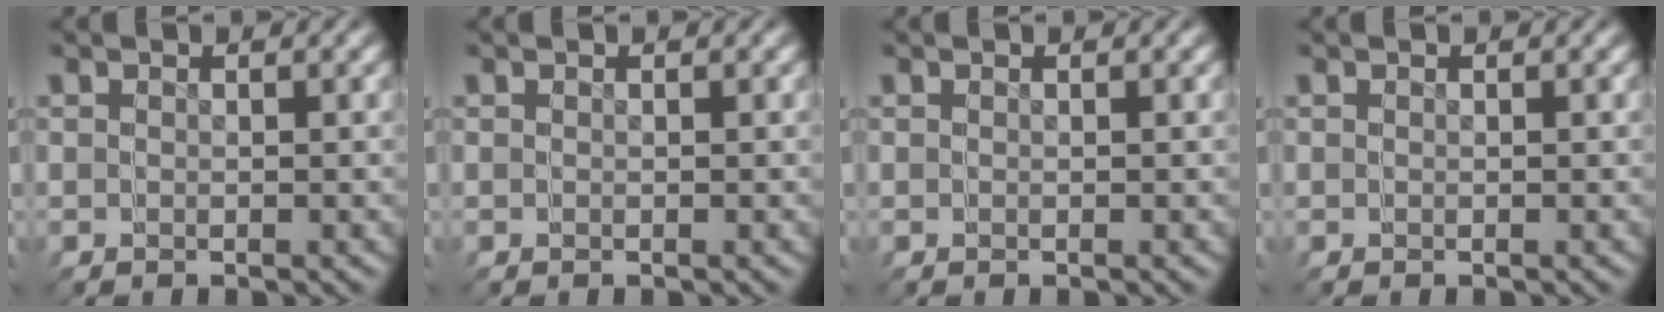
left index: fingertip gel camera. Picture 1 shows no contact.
{"total": 0.0}
{"total": 0.0}
{"total": 0.0}